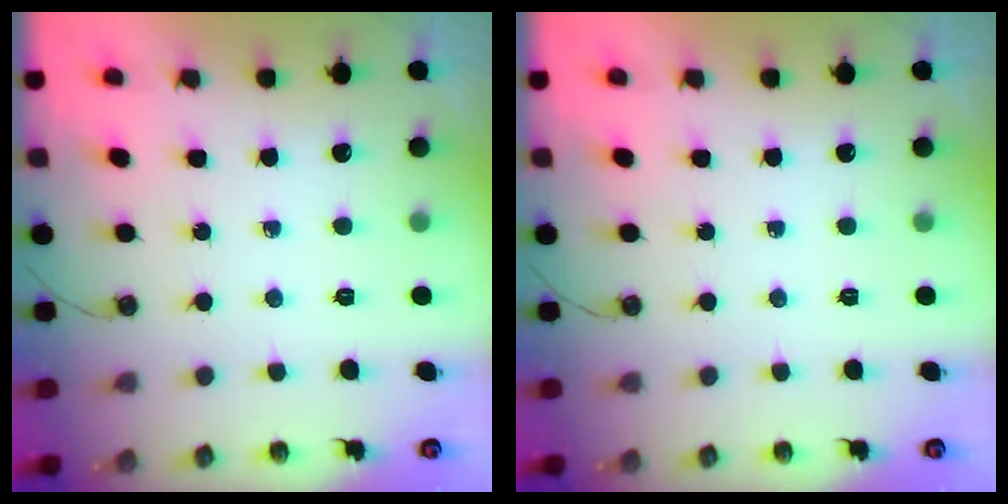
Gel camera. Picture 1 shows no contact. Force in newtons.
{"total": 0.0}